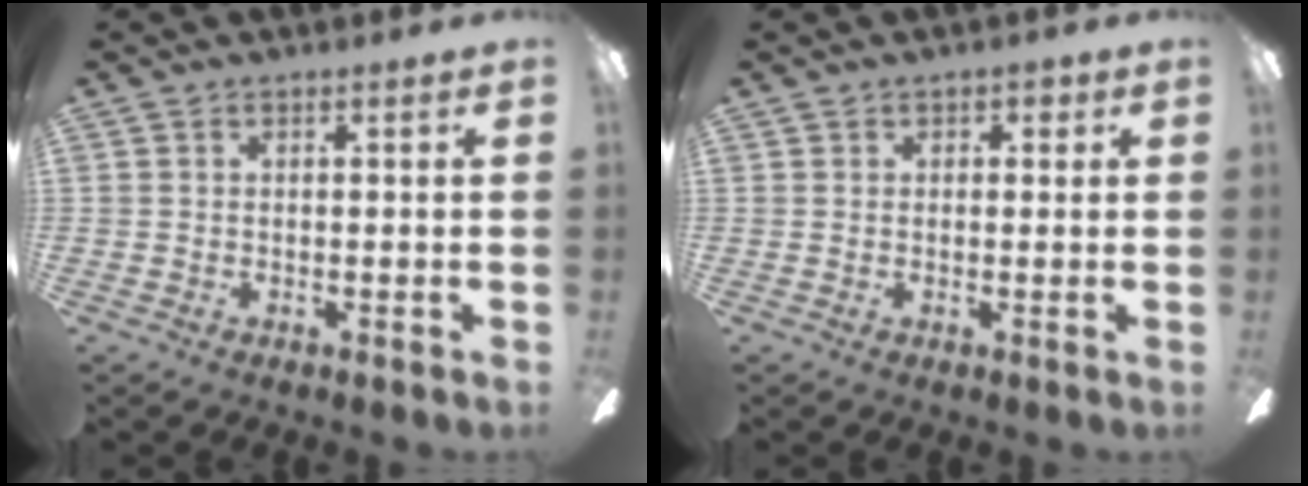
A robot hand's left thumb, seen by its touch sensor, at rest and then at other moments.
{"total": 1.7, "force": [0.4, 1.4, 0.8], "torque": [0.002, 0.001, 0.002]}